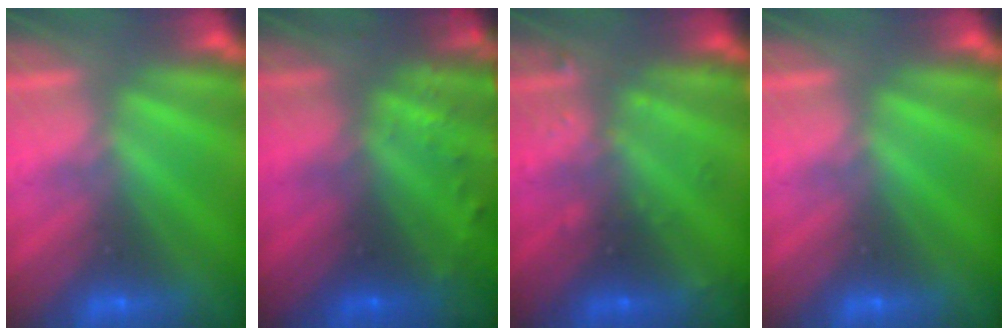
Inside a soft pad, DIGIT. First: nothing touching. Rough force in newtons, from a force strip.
{"total": 6.0}
{"total": 2.4}
{"total": 0.0}